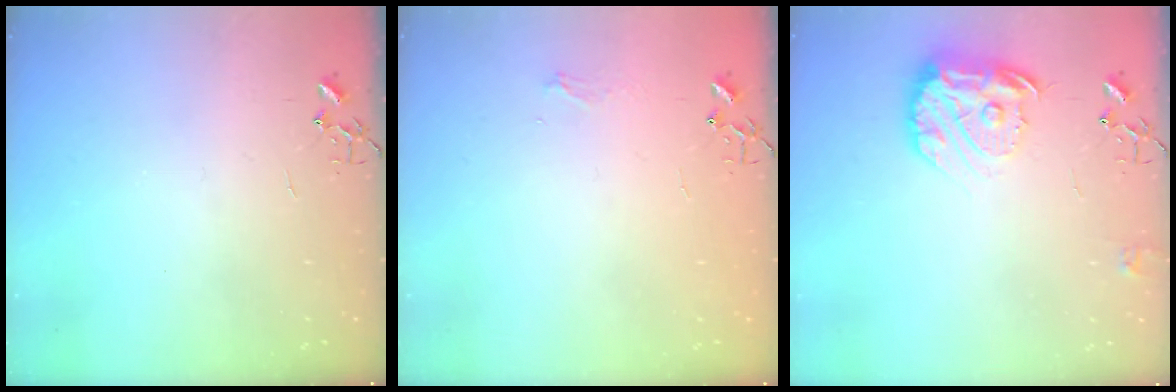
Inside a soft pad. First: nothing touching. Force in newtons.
{"total": 4.7, "press": 4.7, "slide": 0.6}
{"total": 14.8, "press": 14.8, "slide": 1.3}